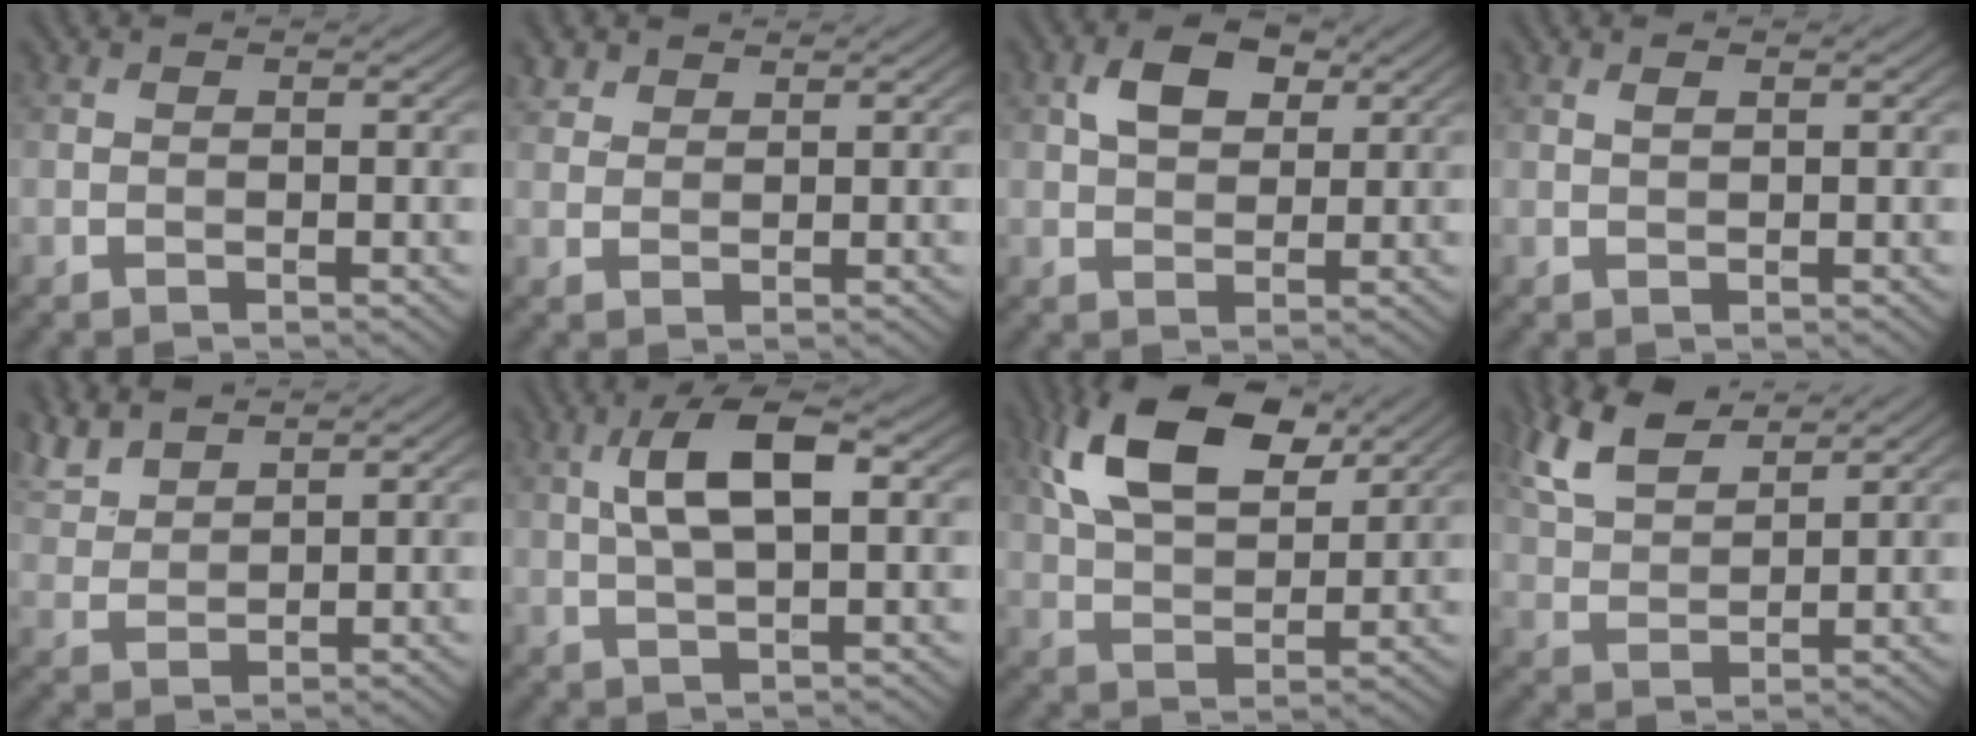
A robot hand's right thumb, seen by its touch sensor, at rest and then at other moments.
{"total": 2.4, "force": [1.9, 1.4, 0.7], "torque": [-0.020, 0.005, 0.042]}
{"total": 5.2, "force": [2.0, 3.3, 3.4], "torque": [-0.065, 0.006, 0.033]}
{"total": 0.9, "force": [0.6, 0.3, 0.6], "torque": [-0.017, 0.000, 0.011]}
{"total": 5.2, "force": [4.5, 1.4, 2.3], "torque": [-0.066, 0.012, 0.097]}
{"total": 6.9, "force": [1.5, 2.4, 6.3], "torque": [-0.122, 0.012, 0.023]}
{"total": 12.8, "force": [6.3, 6.4, 9.2], "torque": [-0.193, 0.014, 0.115]}
{"total": 7.9, "force": [5.3, 3.1, 4.8], "torque": [-0.124, 0.014, 0.113]}